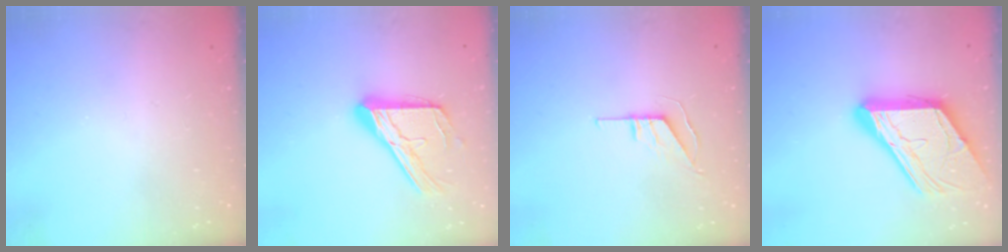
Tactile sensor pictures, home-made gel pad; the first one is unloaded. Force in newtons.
{"total": 17.1, "press": 17.0, "slide": 1.6}
{"total": 5.5, "press": 5.5, "slide": 0.4}
{"total": 18.5, "press": 18.4, "slide": 1.9}